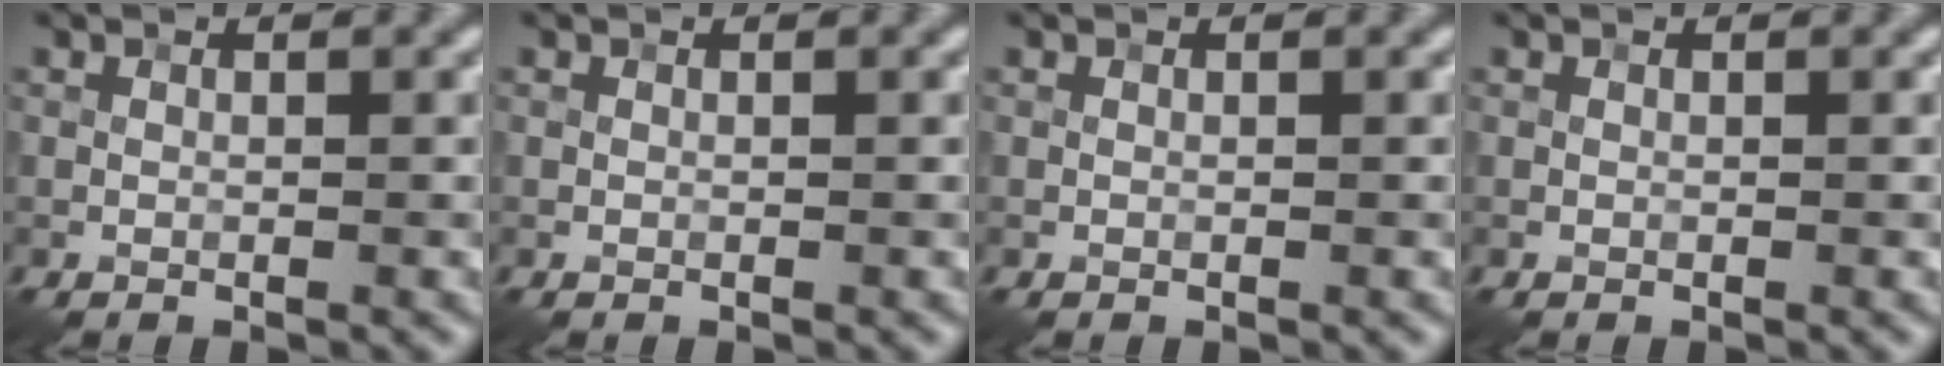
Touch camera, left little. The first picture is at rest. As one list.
[{"total": 0.0}, {"total": 0.0}, {"total": 0.0}]